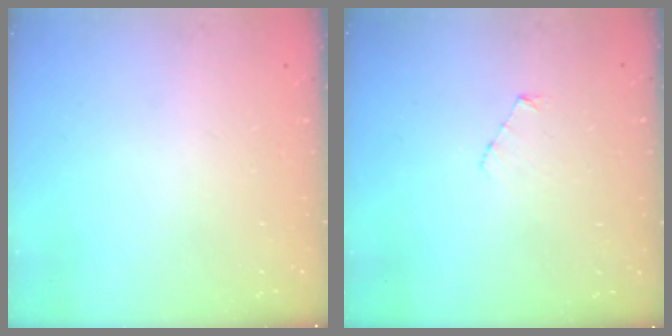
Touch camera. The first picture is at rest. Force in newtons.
{"total": 3.0, "press": 3.0, "slide": 0.3}